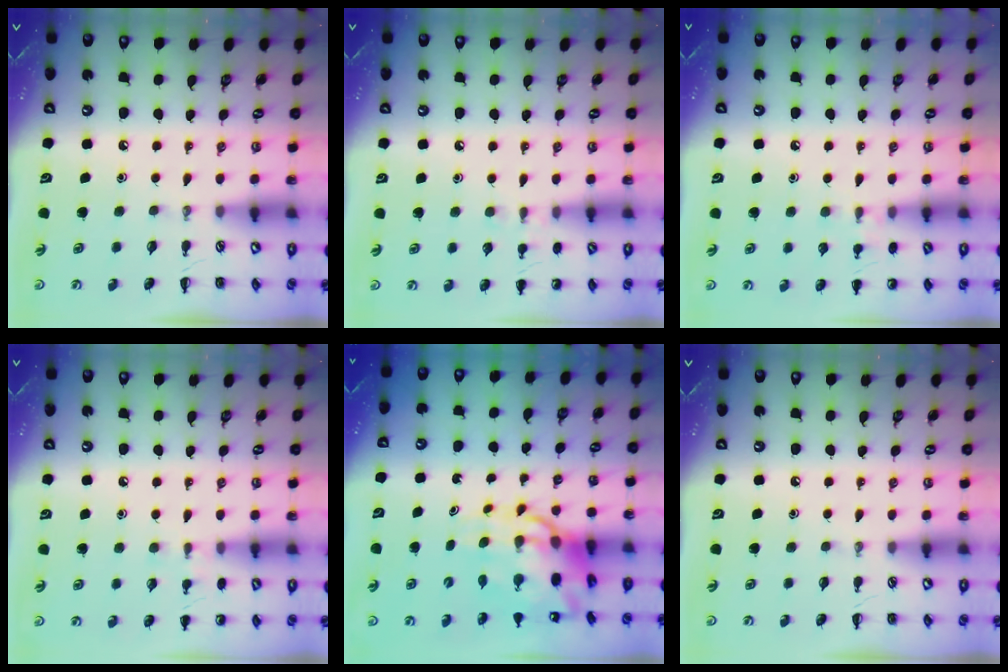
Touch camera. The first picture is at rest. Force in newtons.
{"total": 5.9, "press": 5.6, "slide": 1.8}
{"total": 6.3, "press": 6.0, "slide": 2.0}
{"total": 5.9, "press": 5.7, "slide": 1.7}
{"total": 13.6, "press": 13.0, "slide": 3.7}
{"total": 0.0}